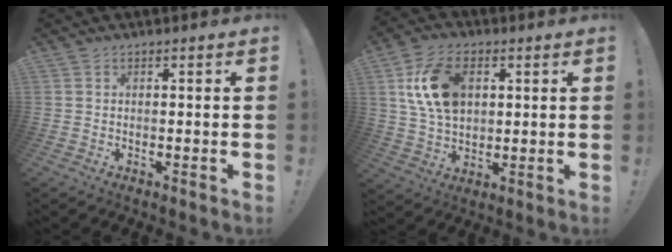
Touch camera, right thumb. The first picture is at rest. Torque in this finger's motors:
{"motor_torque": [1.29, 1.35, 0.39, 0.01, 0.11]}